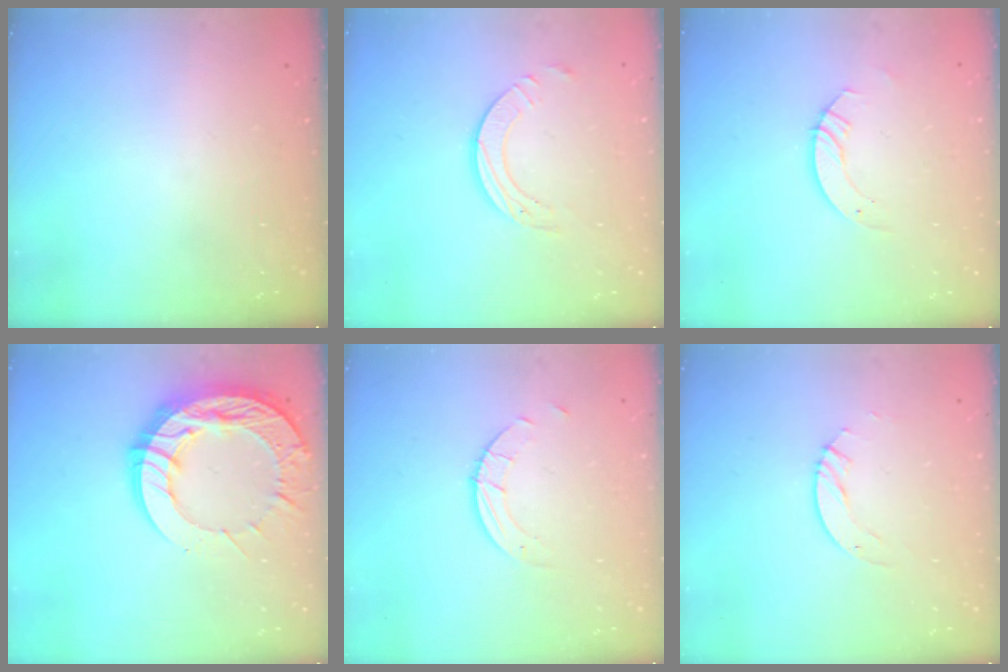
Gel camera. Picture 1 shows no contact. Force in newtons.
{"total": 5.8, "press": 5.8, "slide": 0.6}
{"total": 3.5, "press": 3.5, "slide": 0.4}
{"total": 20.5, "press": 20.4, "slide": 1.7}
{"total": 2.5, "press": 2.5, "slide": 0.2}
{"total": 4.5, "press": 4.5, "slide": 0.4}